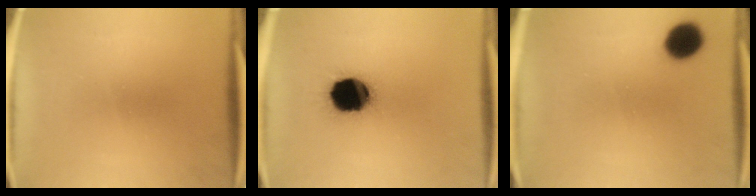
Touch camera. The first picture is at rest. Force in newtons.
{"total": 16.7}
{"total": 7.8}